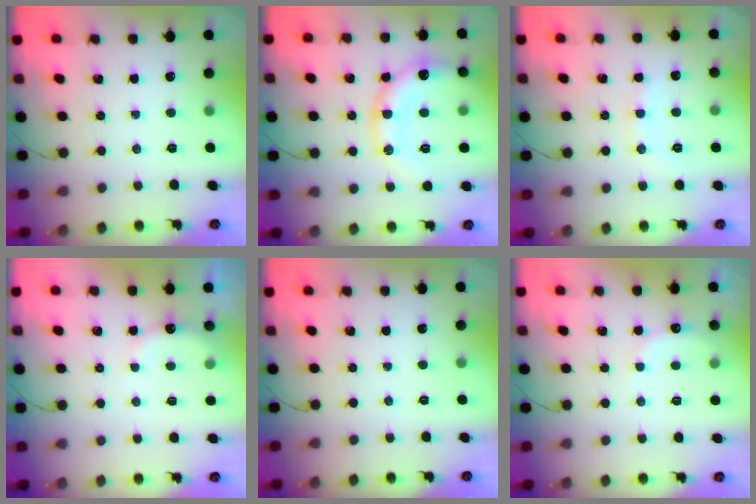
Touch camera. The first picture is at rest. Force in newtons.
{"total": 14.8, "press": 14.6, "slide": 2.0}
{"total": 8.8, "press": 8.7, "slide": 0.9}
{"total": 7.8, "press": 7.6, "slide": 1.5}
{"total": 0.0}
{"total": 7.4, "press": 7.2, "slide": 1.4}